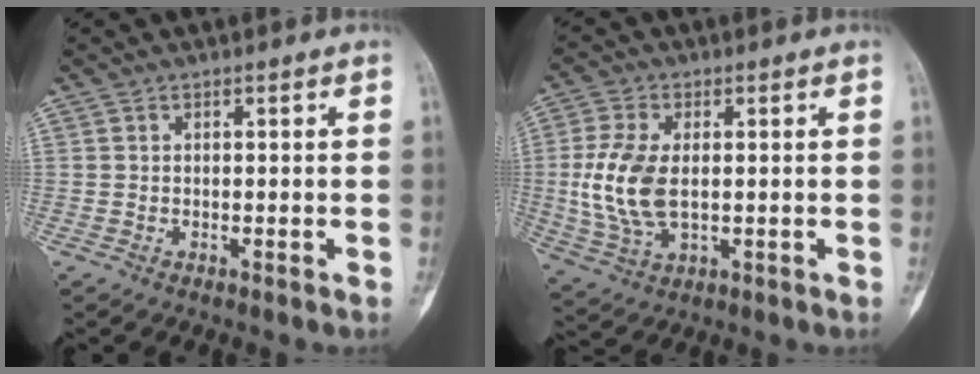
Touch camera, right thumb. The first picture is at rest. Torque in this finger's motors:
{"motor_torque": [1.49, 1.69, 1.54, -0.34, 0.42]}